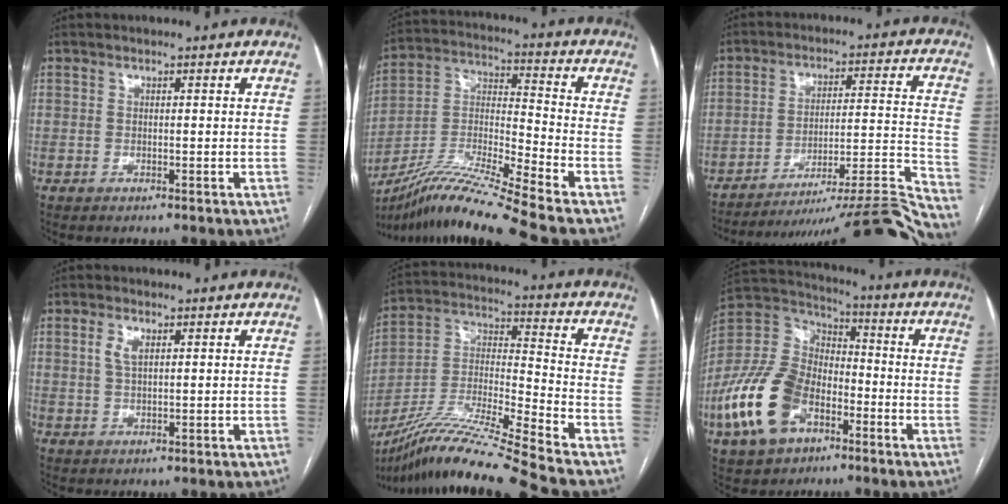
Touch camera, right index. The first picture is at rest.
{"total": 17.1, "force": [-14.0, -2.4, 9.5], "torque": [-0.198, -0.011, -0.259]}
{"total": 26.9, "force": [-25.1, -2.0, 9.4], "torque": [-0.049, -0.004, -0.342]}
{"total": 2.7, "force": [1.0, 1.1, 2.2], "torque": [-0.047, 0.003, 0.022]}
{"total": 20.1, "force": [-16.9, -2.7, 10.5], "torque": [-0.228, -0.021, -0.311]}
{"total": 16.7, "force": [-7.1, 10.2, 11.1], "torque": [-0.251, 0.012, -0.136]}